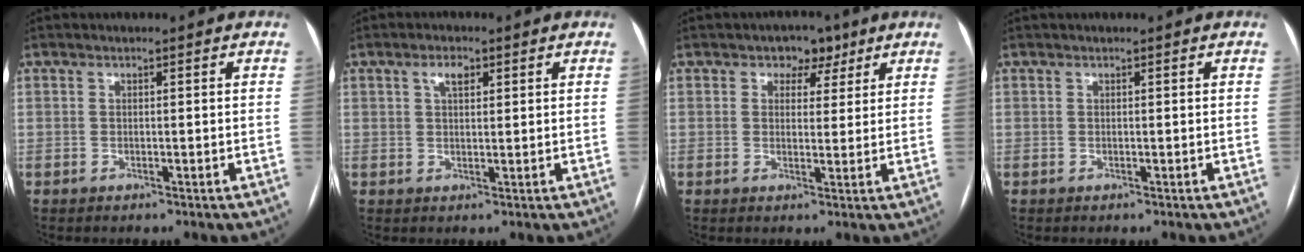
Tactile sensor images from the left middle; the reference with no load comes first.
{"total": 2.7, "force": [1.3, 1.2, 2.0], "torque": [-0.038, 0.006, 0.023]}
{"total": 4.2, "force": [2.4, 3.0, 1.7], "torque": [-0.012, 0.009, 0.031]}
{"total": 0.0}